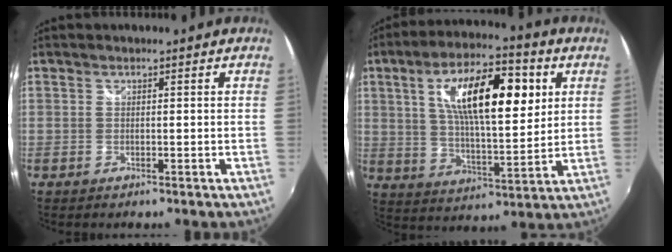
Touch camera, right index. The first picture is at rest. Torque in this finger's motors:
{"motor_torque": [1.47, 0.67, 1.05, 0.21]}